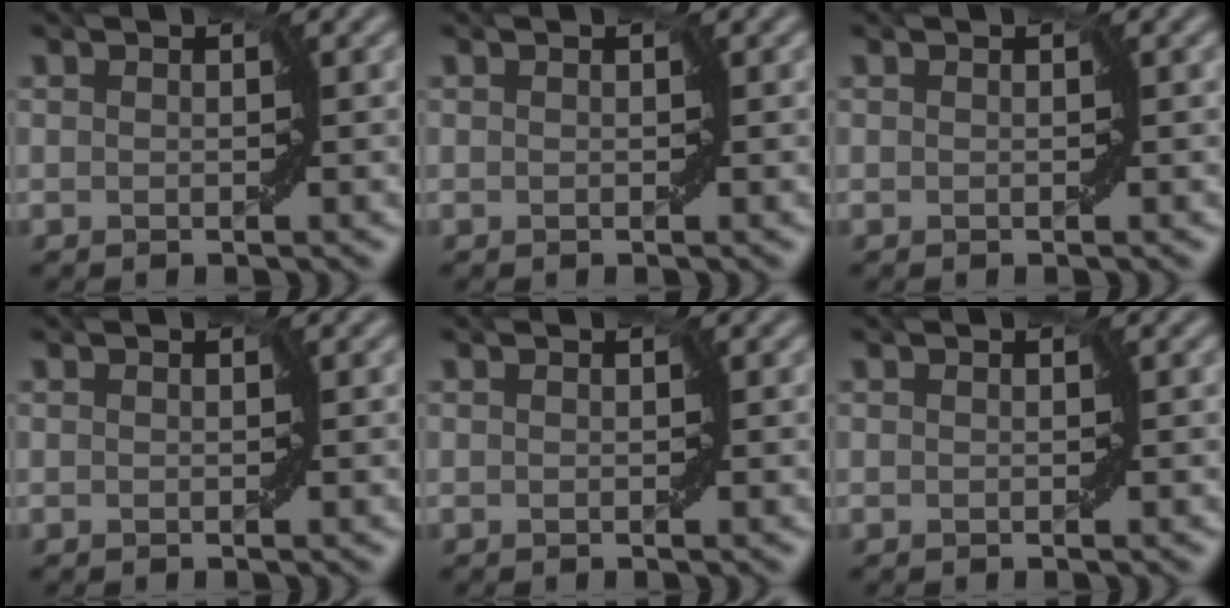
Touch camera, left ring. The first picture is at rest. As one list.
[{"total": 0.0}, {"total": 0.0}, {"total": 0.0}, {"total": 0.0}, {"total": 0.0}]